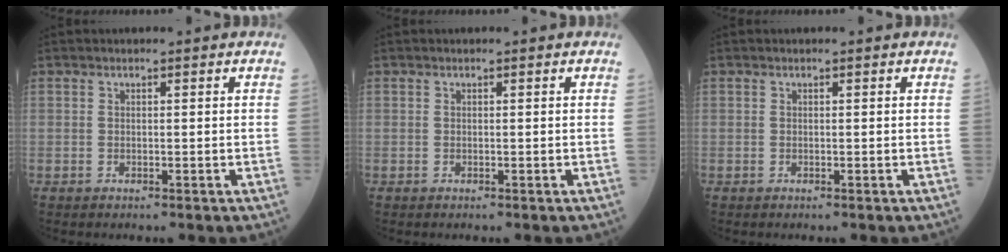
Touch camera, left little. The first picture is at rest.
{"total": 0.0}
{"total": 0.0}